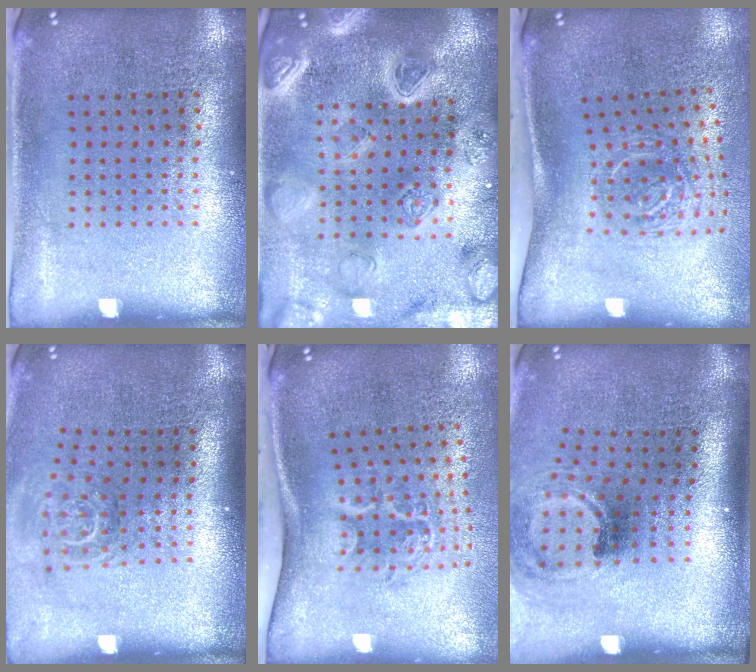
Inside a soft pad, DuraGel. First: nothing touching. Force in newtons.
{"total": 4.5, "press": 3.9, "slide": 2.1}
{"total": 2.0, "press": 1.3, "slide": 1.5}
{"total": 1.7, "press": 1.2, "slide": 1.2}
{"total": 2.2, "press": 1.4, "slide": 1.7}
{"total": 2.0, "press": 1.3, "slide": 1.5}